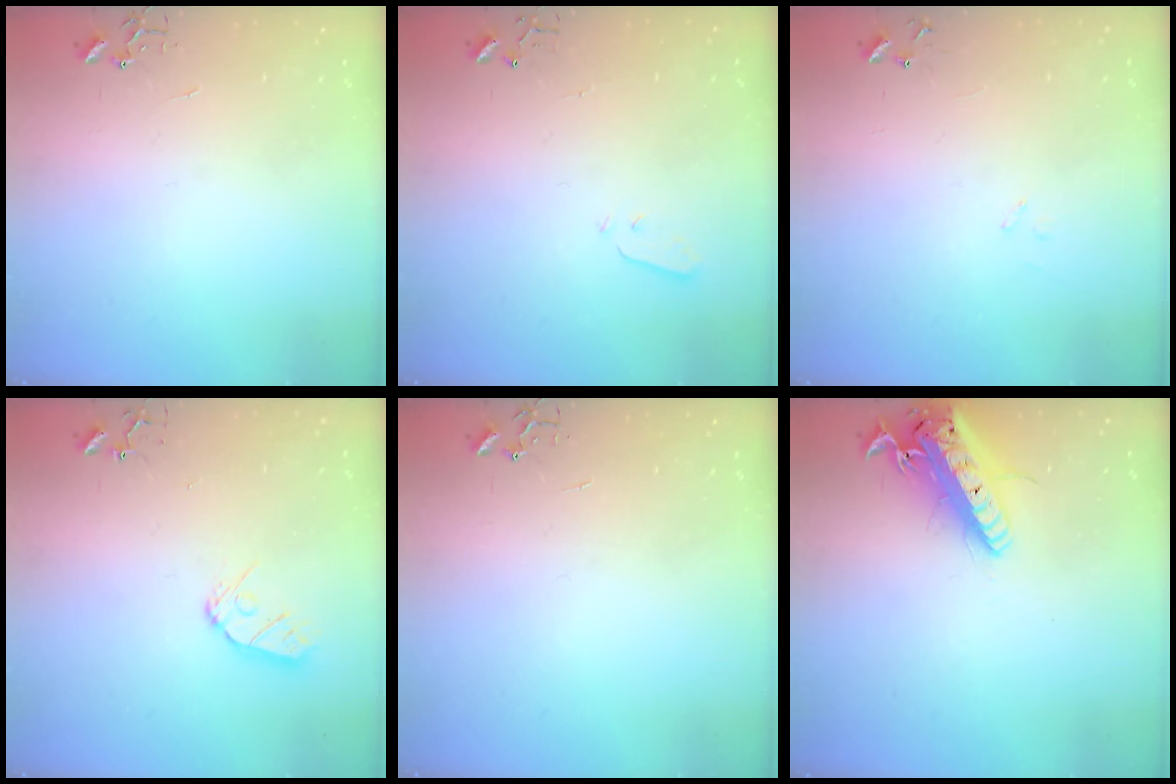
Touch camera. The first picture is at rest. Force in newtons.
{"total": 3.0, "press": 3.0, "slide": 0.3}
{"total": 7.8, "press": 7.8, "slide": 0.7}
{"total": 8.6, "press": 8.5, "slide": 0.7}
{"total": 0.0}
{"total": 19.8, "press": 19.4, "slide": 4.0}